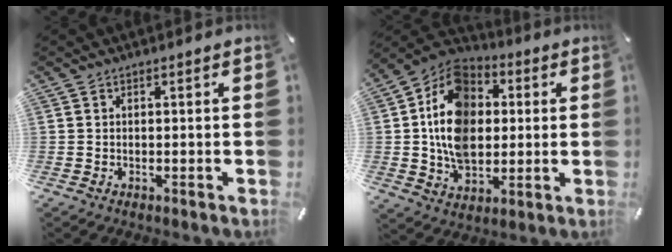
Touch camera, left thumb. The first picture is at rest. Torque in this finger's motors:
{"motor_torque": [2.52, 2.49, 1.09, 0.51, 0.57]}